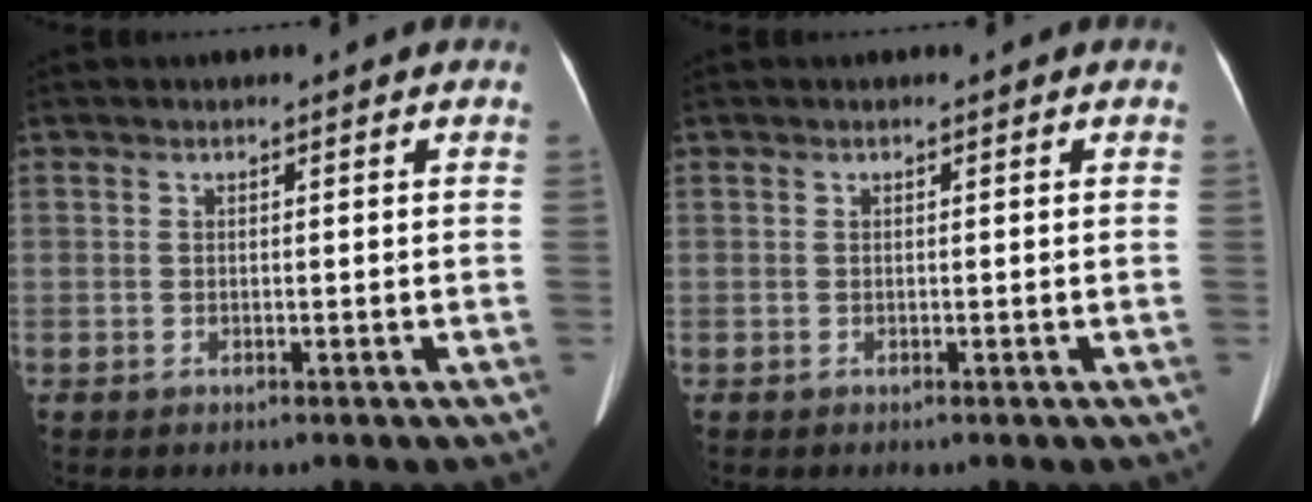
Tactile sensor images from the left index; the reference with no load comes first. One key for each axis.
{"total": 0.0}